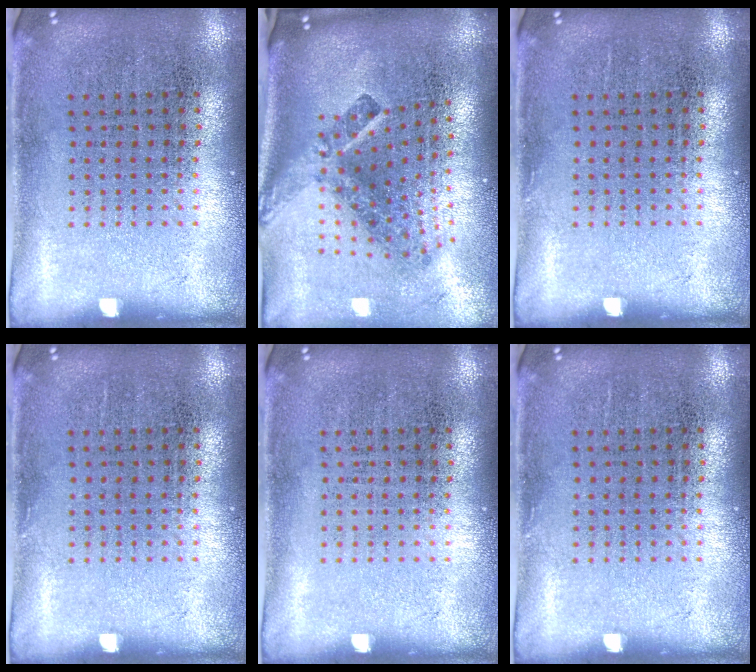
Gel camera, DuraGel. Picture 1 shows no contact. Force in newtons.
{"total": 2.8, "press": 1.7, "slide": 2.2}
{"total": 0.0}
{"total": 0.0}
{"total": 0.0}
{"total": 0.0}